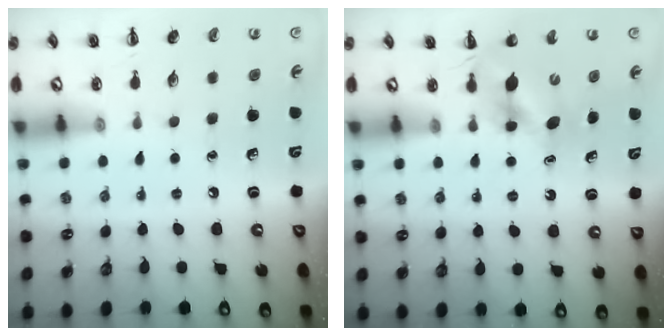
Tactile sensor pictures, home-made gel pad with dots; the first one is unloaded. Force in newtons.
{"total": 5.2, "press": 5.1, "slide": 0.7}